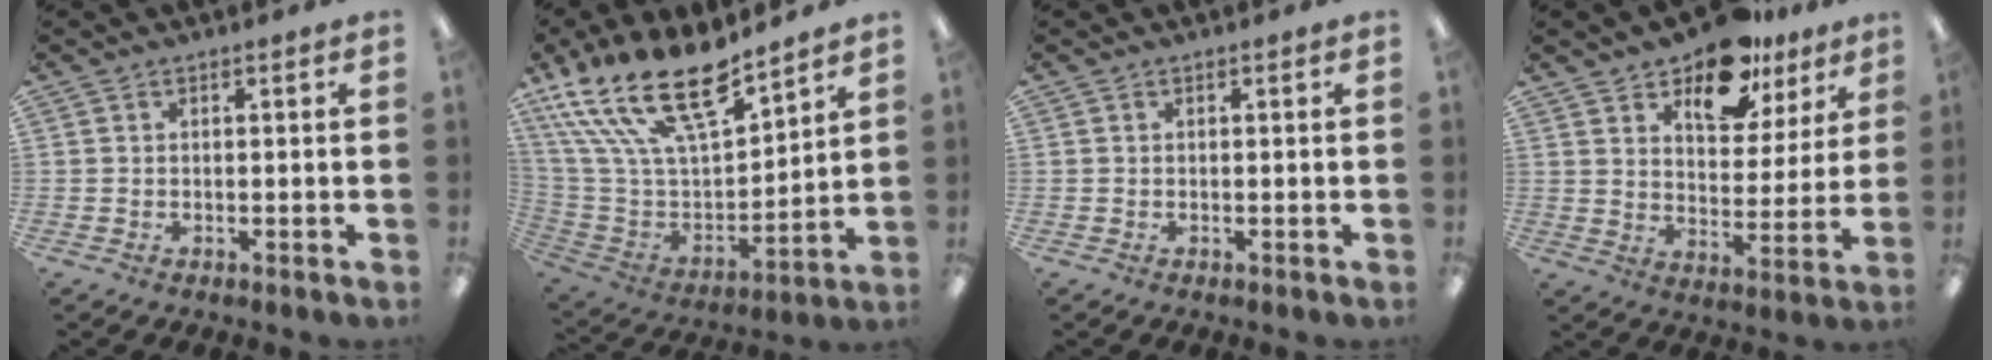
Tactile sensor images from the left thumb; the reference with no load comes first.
{"total": 22.9, "force": [16.1, 8.8, 13.7], "torque": [-0.285, -0.104, 0.286]}
{"total": 0.0}
{"total": 14.3, "force": [10.9, 6.8, 6.2], "torque": [-0.097, -0.065, 0.196]}